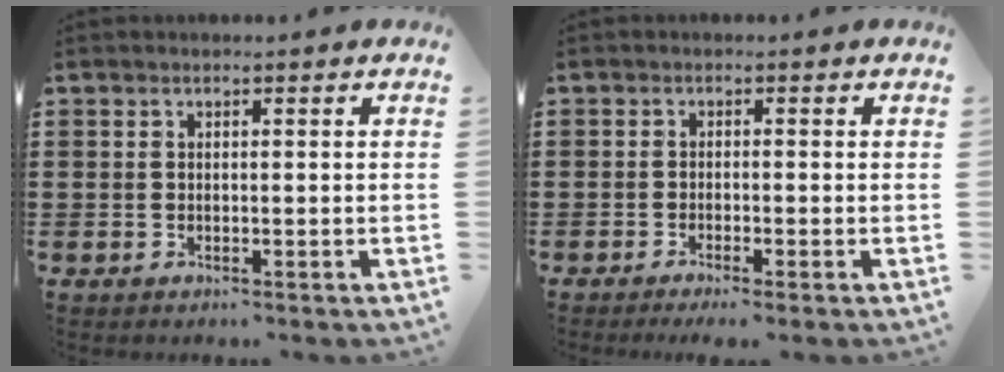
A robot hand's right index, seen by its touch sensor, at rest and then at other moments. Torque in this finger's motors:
{"motor_torque": [0.97, 0.99, 0.24, 0.07]}